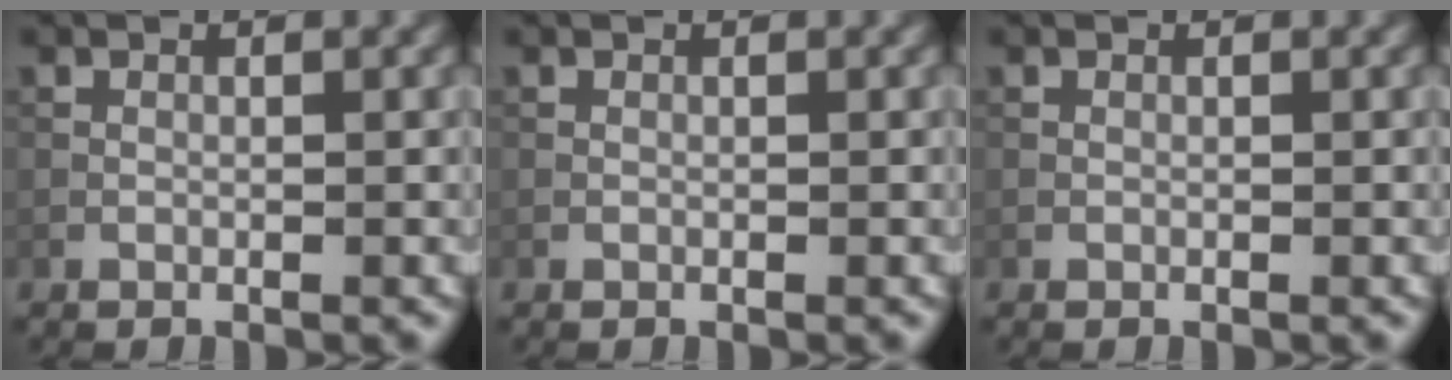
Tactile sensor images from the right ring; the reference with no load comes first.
{"total": 0.0}
{"total": 0.0}